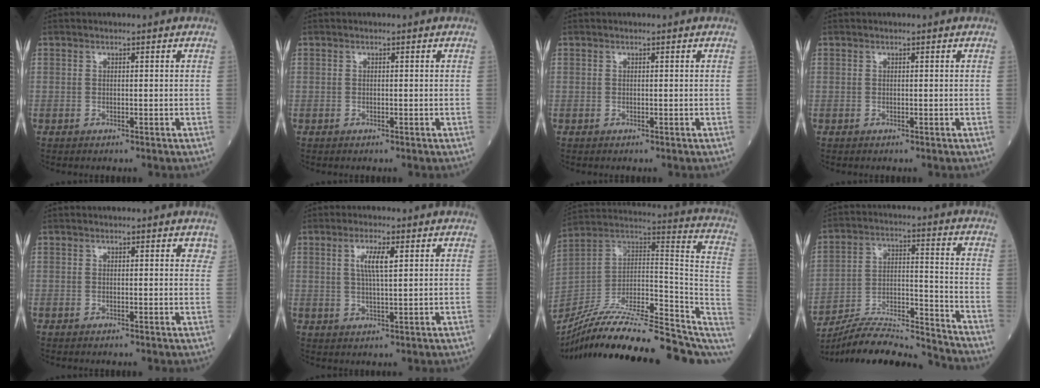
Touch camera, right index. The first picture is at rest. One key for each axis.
{"total": 0.0}
{"total": 0.0}
{"total": 0.0}
{"total": 1.7, "fx": 1.3, "fy": 0.8, "fz": 0.9, "tx": 0.001, "ty": 0.001, "tz": 0.007}
{"total": 4.4, "fx": 1.5, "fy": 0.5, "fz": 4.1, "tx": -0.079, "ty": 0.001, "tz": 0.027}
{"total": 29.8, "fx": -22.7, "fy": 6.7, "fz": 18.1, "tx": -0.250, "ty": 0.007, "tz": -0.356}
{"total": 16.2, "fx": -15.8, "fy": -0.6, "fz": 3.8, "tx": -0.065, "ty": 0.023, "tz": -0.268}